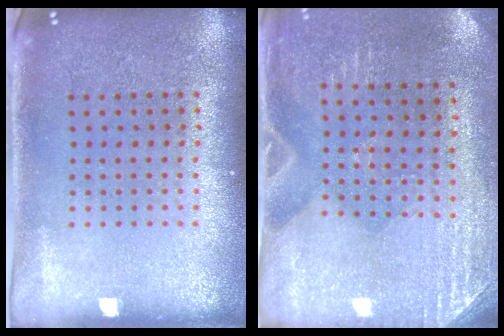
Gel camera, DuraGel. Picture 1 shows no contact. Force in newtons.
{"total": 2.8, "press": 2.6, "slide": 1.2}